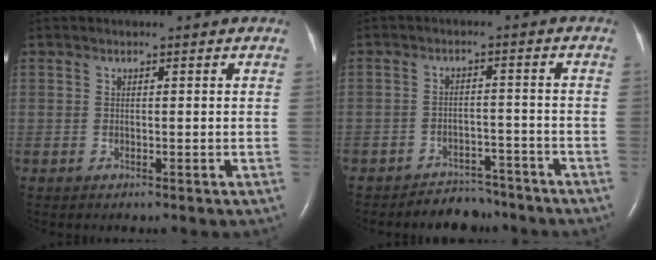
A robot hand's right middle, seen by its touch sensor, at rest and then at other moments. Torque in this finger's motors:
{"motor_torque": [-0.04, -0.09, -0.01, 0.01]}